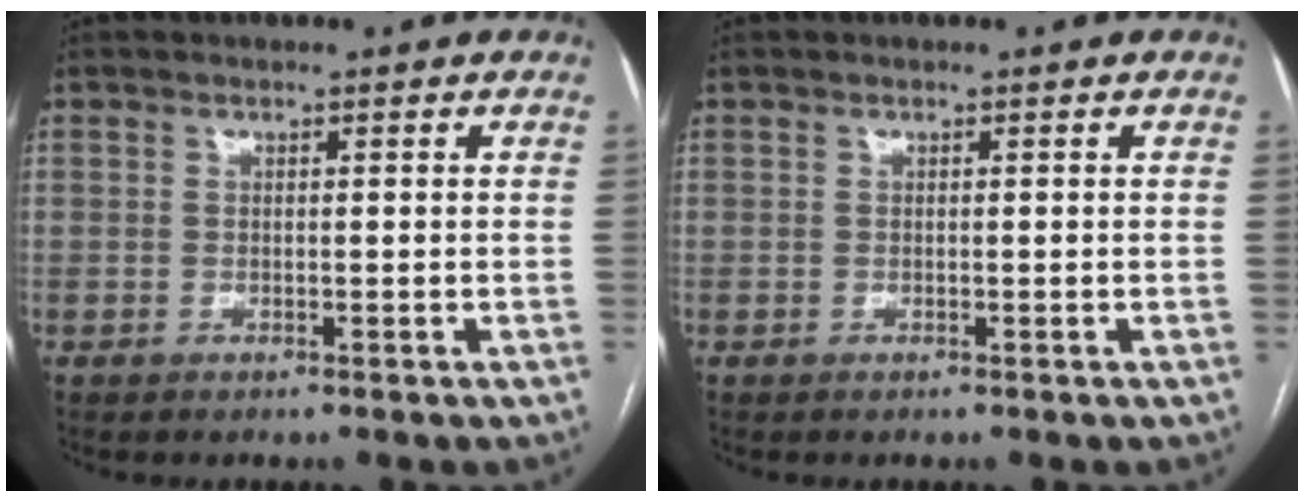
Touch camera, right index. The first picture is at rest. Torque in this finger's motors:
{"motor_torque": [-0.02, 0.02, 0.00, 0.00]}